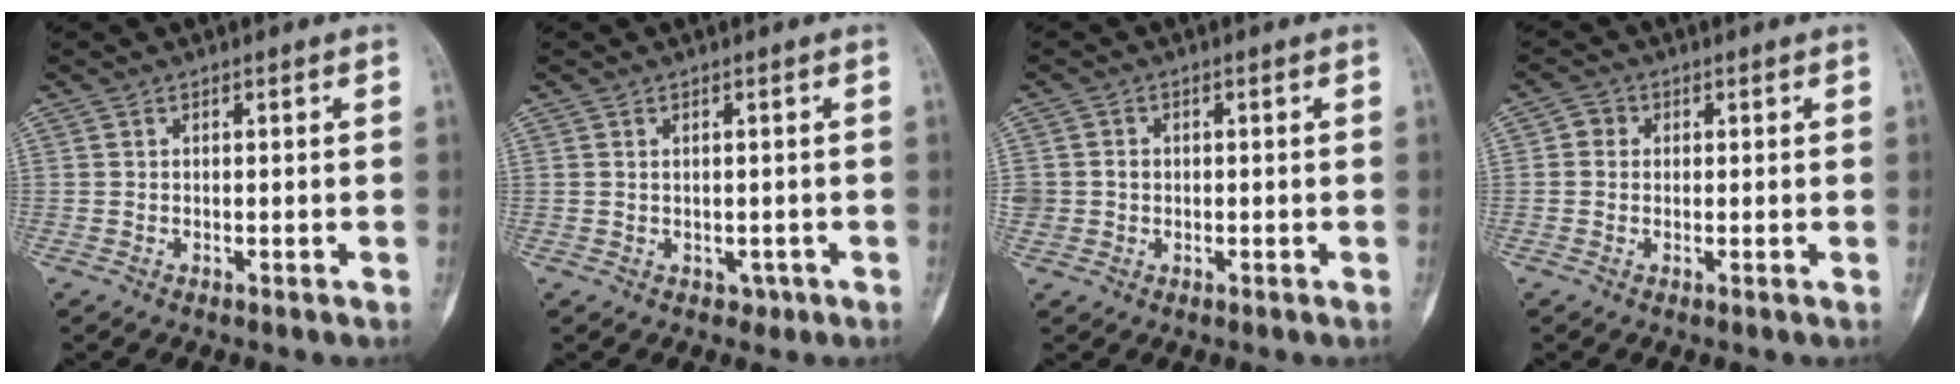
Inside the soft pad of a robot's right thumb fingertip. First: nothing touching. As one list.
[{"total": 0.0}, {"total": 3.2, "force": [-0.2, 3.0, 1.0], "torque": [-0.003, 0.008, -0.001]}, {"total": 2.5, "force": [0.2, 2.3, 0.8], "torque": [0.004, 0.005, -0.001]}]